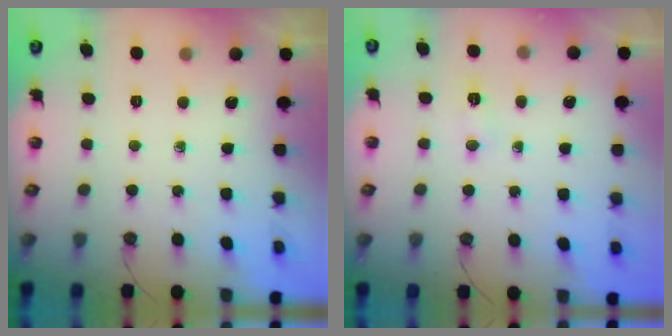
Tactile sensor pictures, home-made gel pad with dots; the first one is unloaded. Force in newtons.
{"total": 2.9, "press": 2.9, "slide": 0.4}